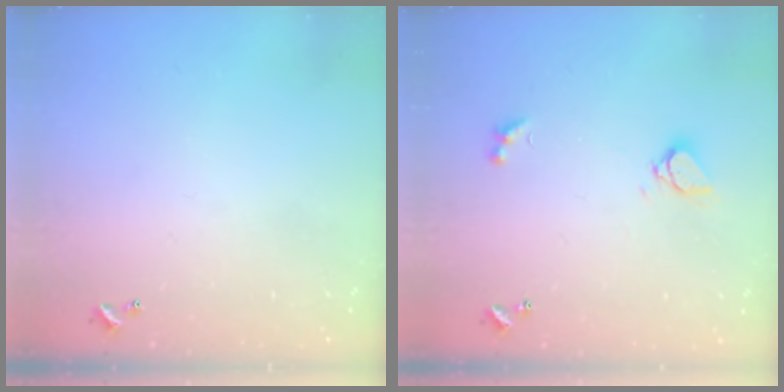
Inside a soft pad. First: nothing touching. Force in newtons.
{"total": 2.1, "press": 2.0, "slide": 0.5}